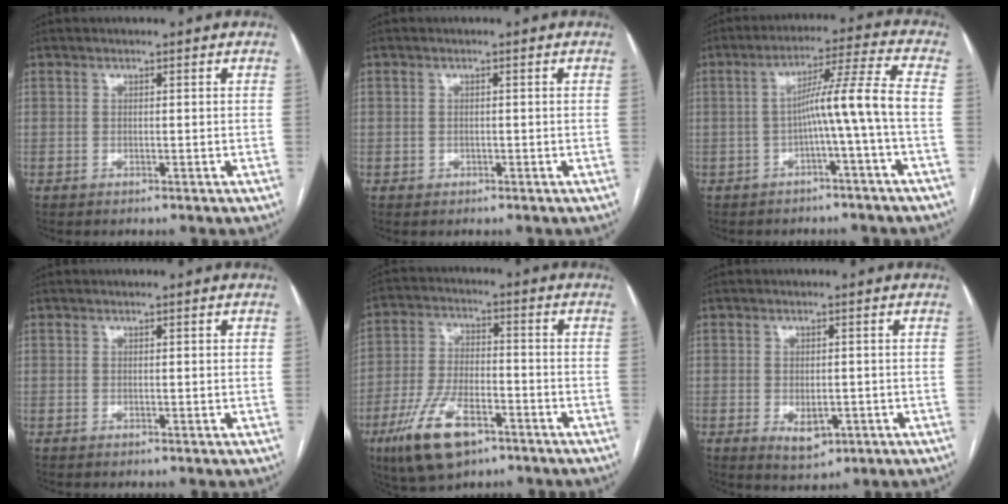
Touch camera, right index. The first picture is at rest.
{"total": 1.1, "force": [-0.2, 1.1, 0.0], "torque": [0.003, 0.005, -0.002]}
{"total": 8.2, "force": [-1.7, -1.9, 7.8], "torque": [-0.122, 0.030, -0.025]}
{"total": 0.7, "force": [0.2, 0.2, 0.6], "torque": [-0.011, 0.004, 0.003]}
{"total": 12.4, "force": [-6.9, 5.4, 8.8], "torque": [-0.180, -0.002, -0.120]}
{"total": 4.4, "force": [-1.4, 2.5, 3.3], "torque": [-0.049, -0.005, -0.007]}